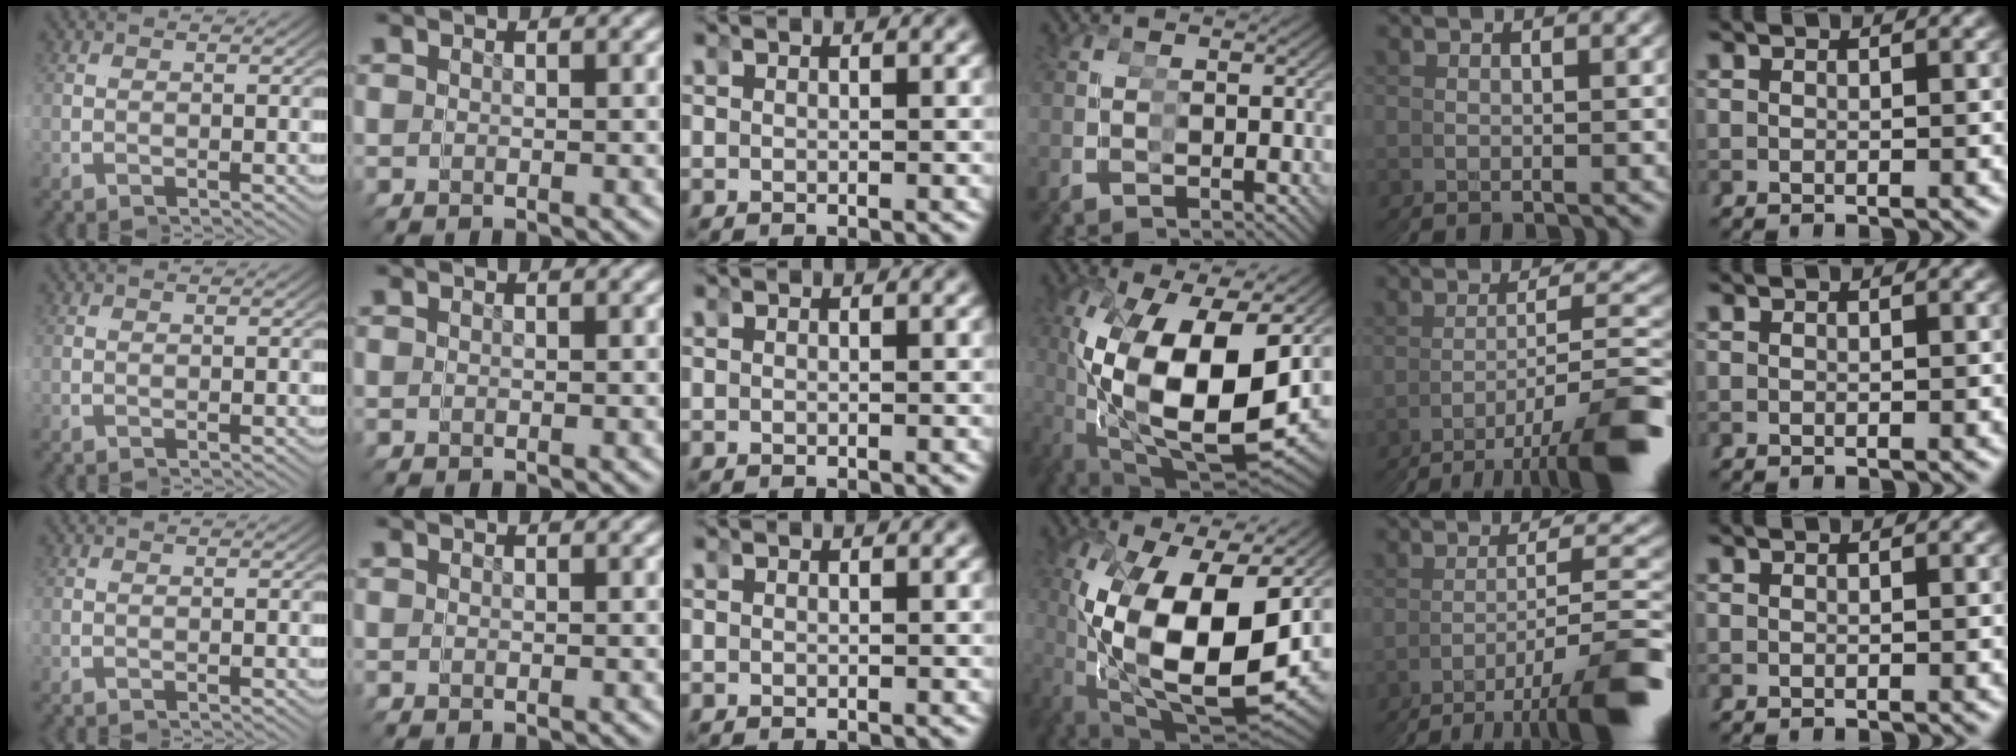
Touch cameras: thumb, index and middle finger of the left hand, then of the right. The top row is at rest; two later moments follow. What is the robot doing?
{"motion": "grasp_and_lifting", "object": "toy banana"}